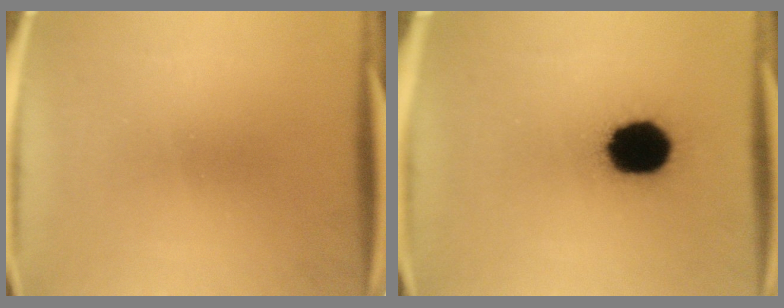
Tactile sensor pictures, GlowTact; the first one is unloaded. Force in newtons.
{"total": 16.5}